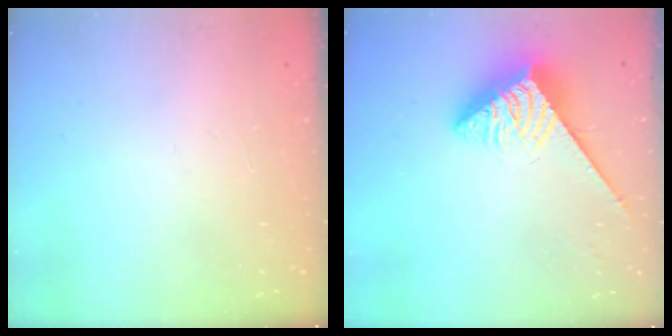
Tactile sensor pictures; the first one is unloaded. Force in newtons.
{"total": 3.8, "press": 3.8, "slide": 0.4}